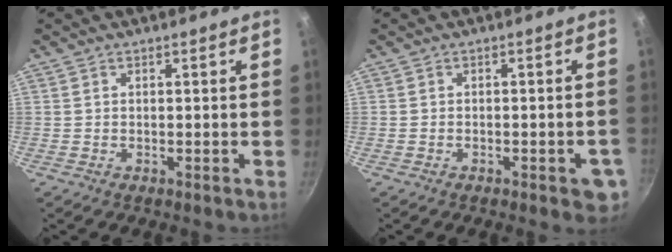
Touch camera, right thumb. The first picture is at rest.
{"total": 4.9, "force": [-1.9, 1.8, 4.1], "torque": [-0.039, 0.004, -0.021]}